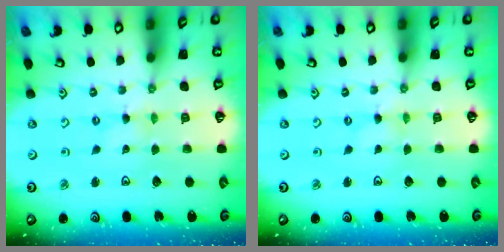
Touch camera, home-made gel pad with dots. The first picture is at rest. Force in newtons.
{"total": 0.0}